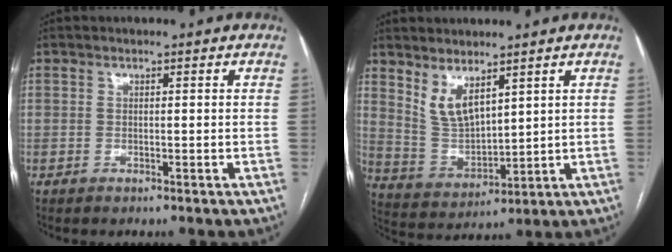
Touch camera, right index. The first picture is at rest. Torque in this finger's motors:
{"motor_torque": [0.12, 0.18, 0.11, 0.02]}